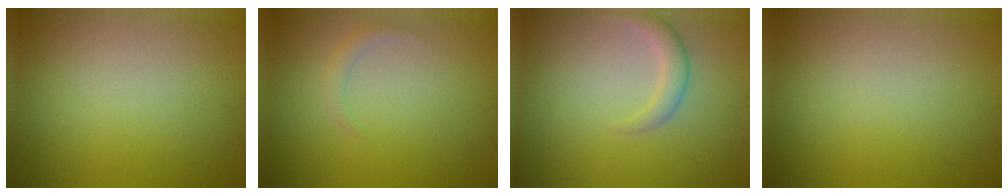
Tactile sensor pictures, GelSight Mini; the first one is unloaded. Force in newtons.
{"total": 1.0, "press": 1.0, "slide": 0.1}
{"total": 2.0, "press": 2.0, "slide": 0.1}
{"total": 0.0}